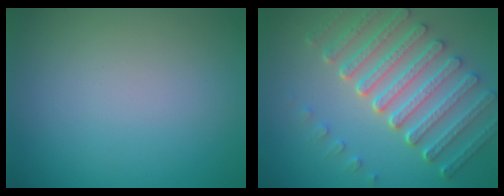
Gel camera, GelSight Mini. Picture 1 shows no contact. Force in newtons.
{"total": 7.3, "press": 5.5, "slide": 4.9}